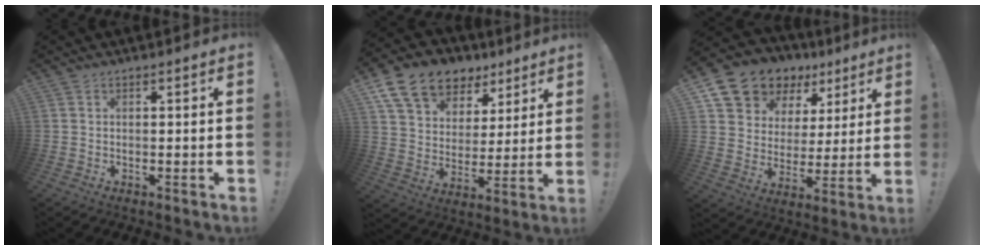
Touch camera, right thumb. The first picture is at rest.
{"total": 15.4, "force": [9.5, 10.2, 6.7], "torque": [-0.117, -0.051, 0.178]}
{"total": 13.2, "force": [9.6, 8.3, 3.7], "torque": [-0.079, -0.066, 0.187]}